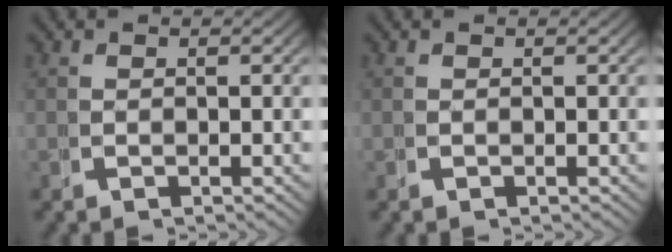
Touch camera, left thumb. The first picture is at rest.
{"total": 0.0}